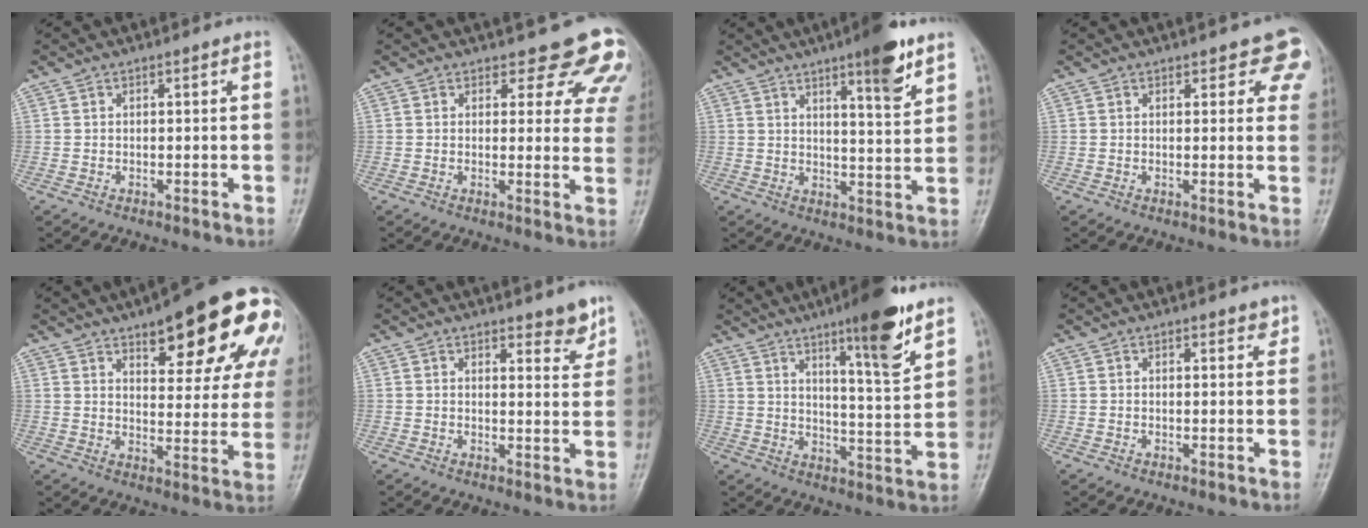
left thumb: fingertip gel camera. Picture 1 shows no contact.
{"total": 9.7, "force": [8.3, 4.3, 2.7], "torque": [0.026, -0.040, 0.064]}
{"total": 9.6, "force": [6.0, 1.5, 7.3], "torque": [-0.095, -0.037, 0.086]}
{"total": 6.6, "force": [4.6, 3.2, 3.6], "torque": [0.003, -0.013, 0.039]}
{"total": 21.5, "force": [11.5, 7.1, 16.7], "torque": [-0.185, -0.030, 0.152]}
{"total": 4.7, "force": [3.6, 1.4, 2.7], "torque": [-0.017, -0.028, 0.046]}
{"total": 13.6, "force": [8.7, 2.0, 10.3], "torque": [-0.141, -0.057, 0.134]}
{"total": 2.0, "force": [1.5, 0.8, 1.0], "torque": [-0.001, -0.008, 0.017]}